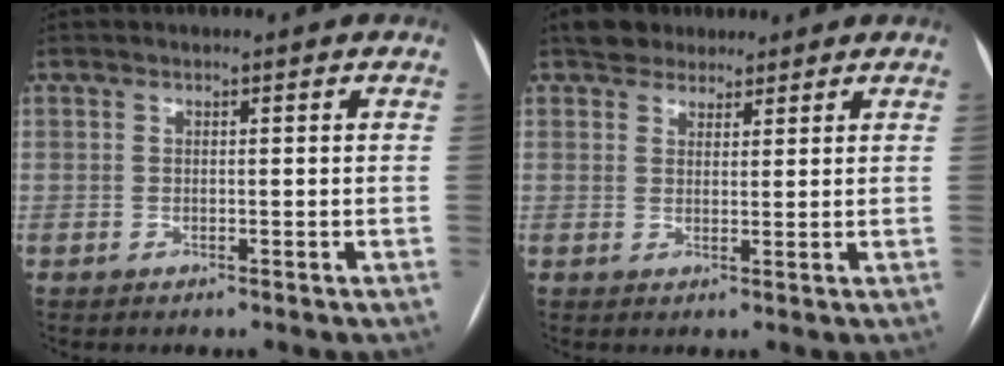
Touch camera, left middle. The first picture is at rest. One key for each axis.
{"total": 4.2, "fx": 3.2, "fy": 2.5, "fz": 0.8, "tx": -0.012, "ty": 0.018, "tz": 0.052}